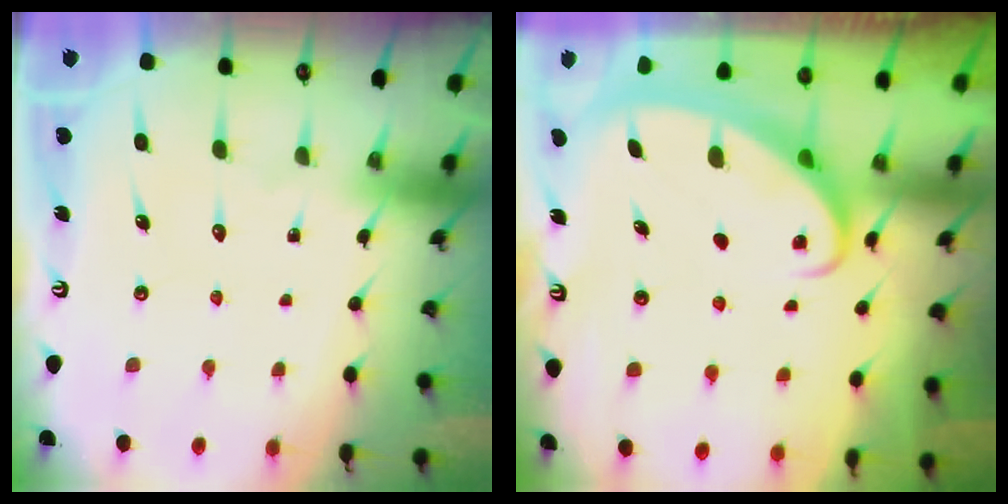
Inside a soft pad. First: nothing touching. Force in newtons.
{"total": 2.5, "press": 2.5, "slide": 0.3}